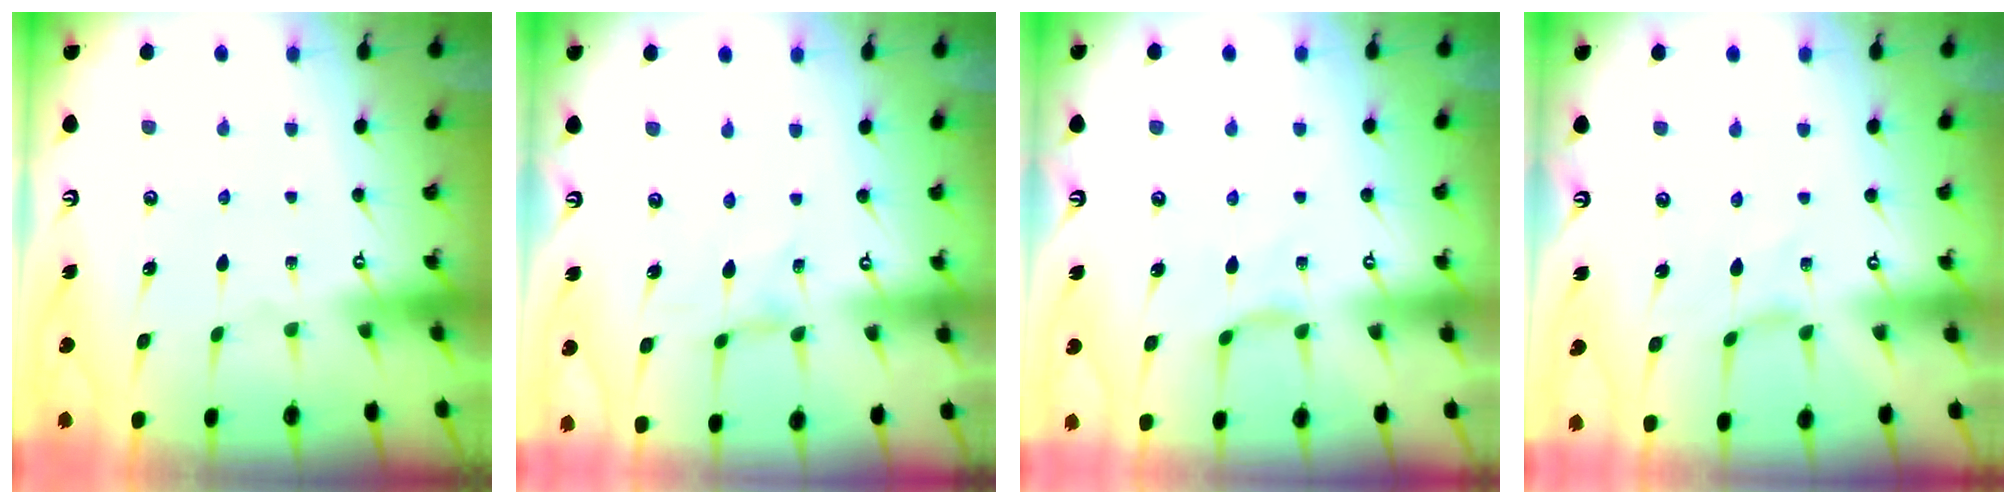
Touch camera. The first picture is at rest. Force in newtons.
{"total": 1.2, "press": 1.2, "slide": 0.1}
{"total": 2.9, "press": 2.9, "slide": 0.5}
{"total": 0.0}